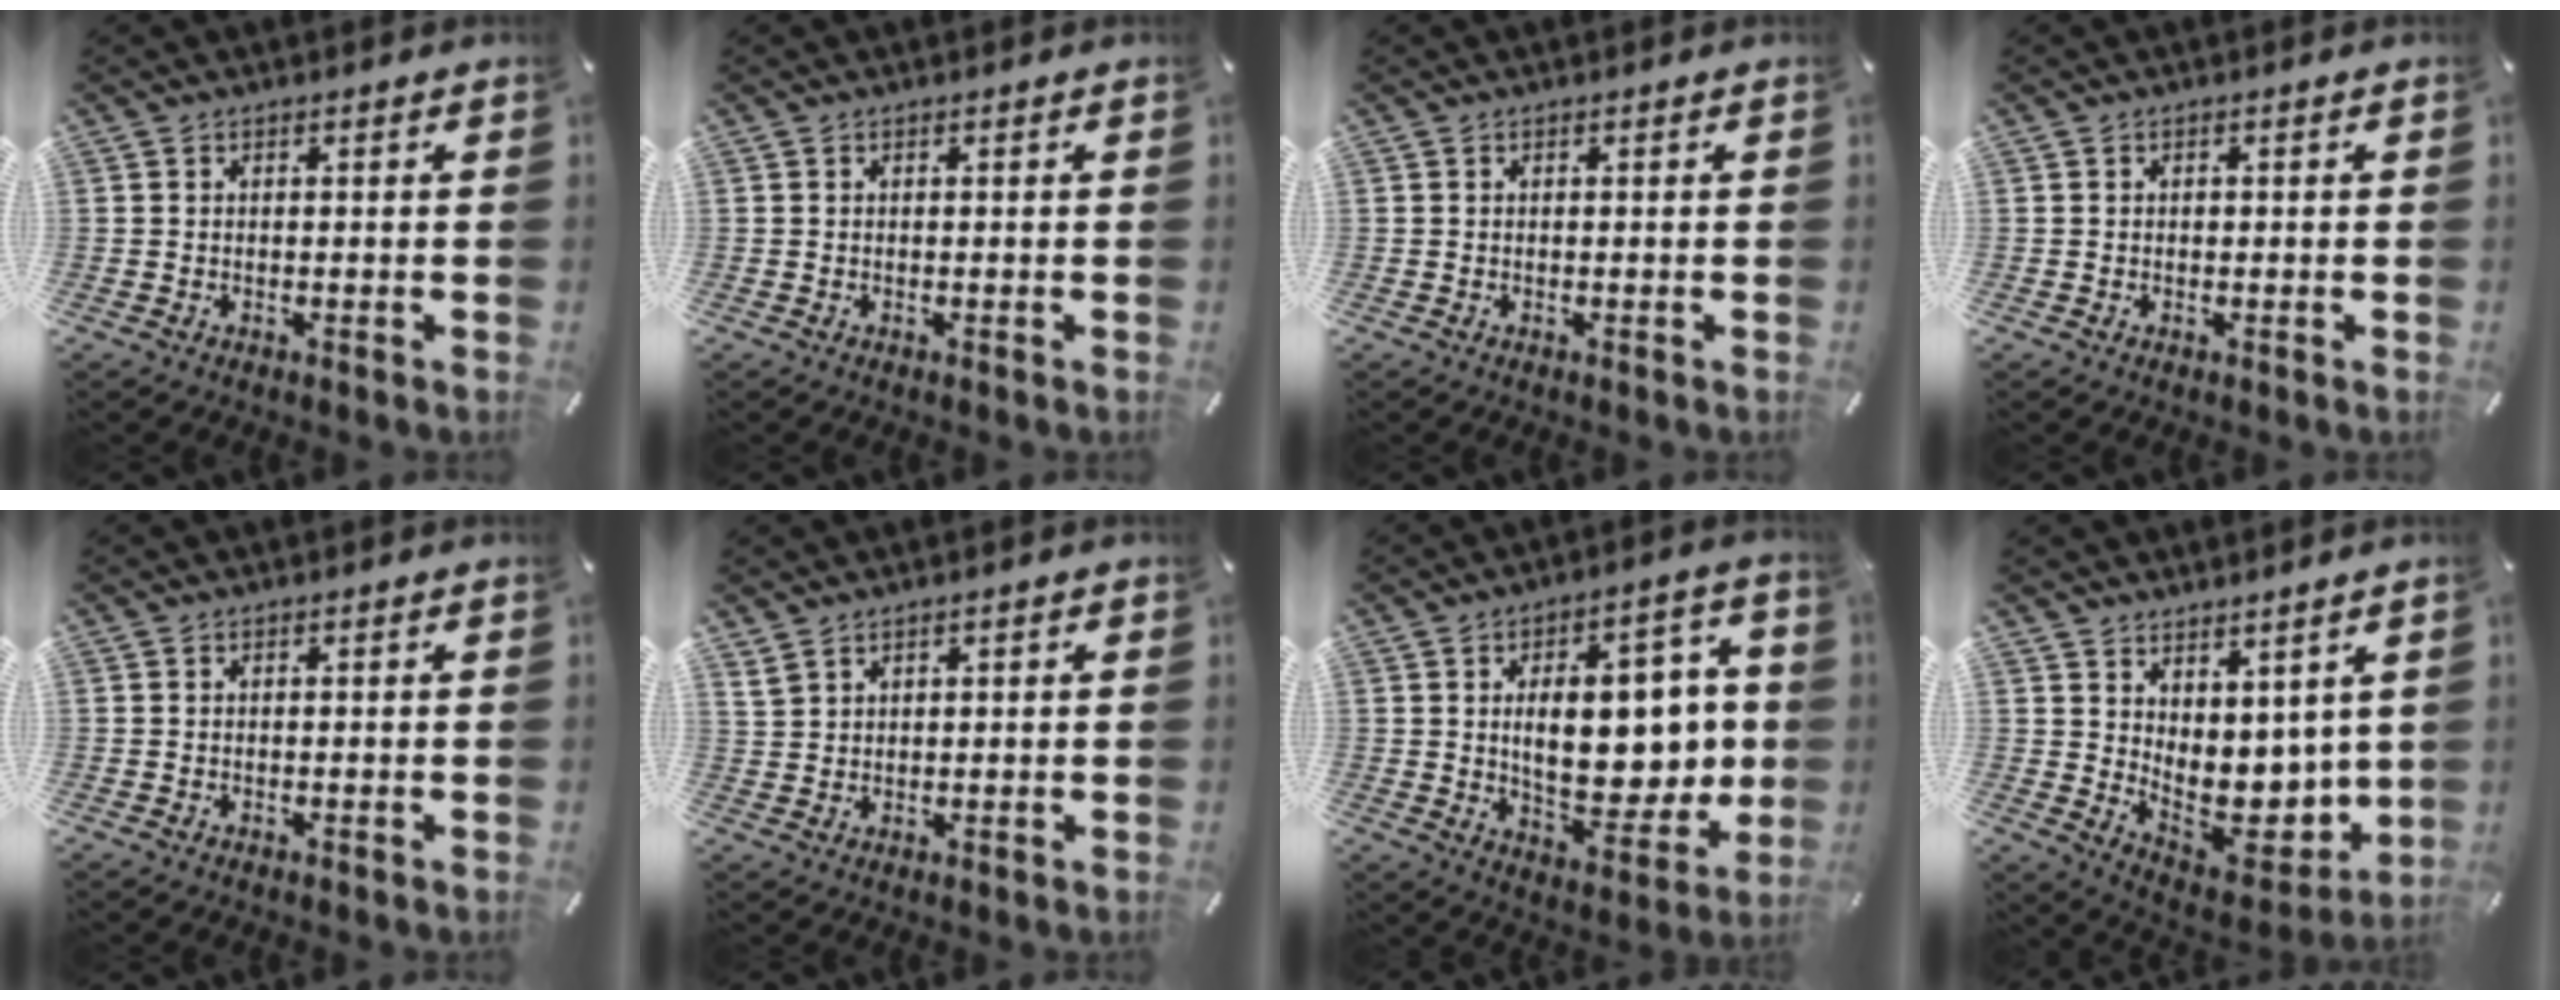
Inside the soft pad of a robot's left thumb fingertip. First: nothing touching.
{"total": 0.0}
{"total": 0.0}
{"total": 0.6, "force": [0.0, 0.6, 0.2], "torque": [0.004, 0.001, -0.004]}
{"total": 0.0}
{"total": 2.5, "force": [1.6, 1.8, 0.6], "torque": [-0.014, 0.000, 0.031]}
{"total": 18.5, "force": [1.3, 10.2, 15.4], "torque": [-0.216, -0.008, 0.025]}
{"total": 8.9, "force": [2.7, 7.2, 4.4], "torque": [-0.040, -0.051, 0.068]}